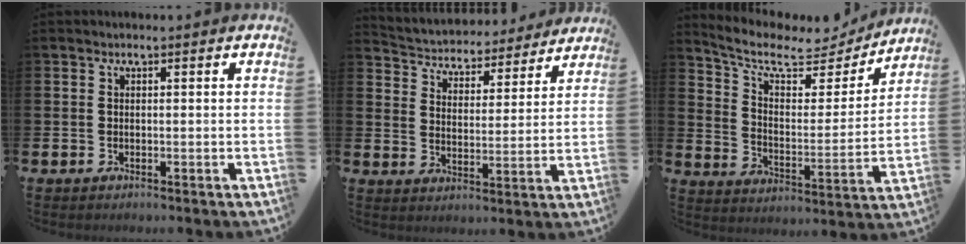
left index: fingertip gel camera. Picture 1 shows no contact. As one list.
[{"total": 4.4, "force": [4.1, 1.6, 0.1], "torque": [-0.026, -0.043, 0.063]}, {"total": 8.6, "force": [7.5, 2.8, 3.0], "torque": [-0.097, -0.054, 0.125]}]